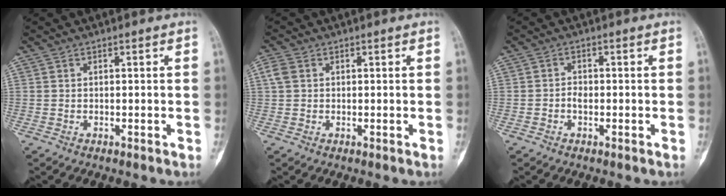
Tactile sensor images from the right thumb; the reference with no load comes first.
{"total": 2.7, "force": [0.6, 2.2, 1.5], "torque": [-0.039, 0.007, 0.010]}
{"total": 1.7, "force": [-0.5, 1.2, 1.1], "torque": [-0.013, 0.006, -0.012]}